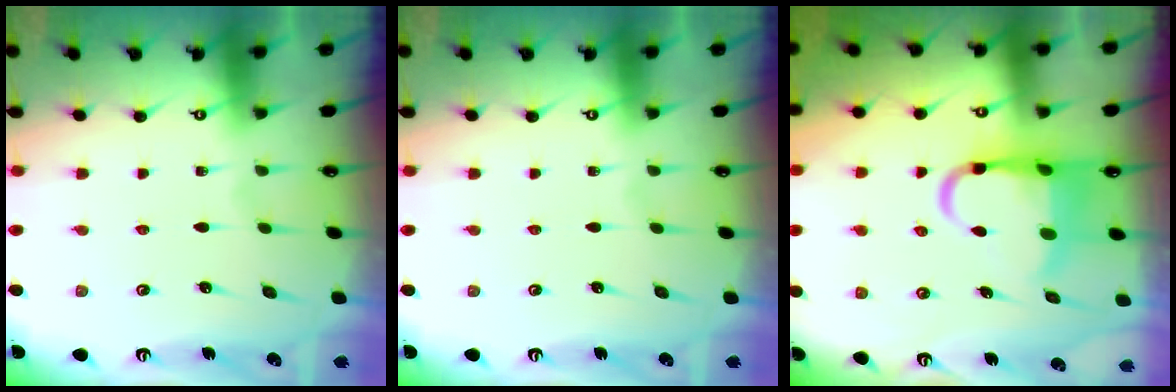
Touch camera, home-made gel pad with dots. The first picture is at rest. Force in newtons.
{"total": 0.0}
{"total": 9.4, "press": 9.2, "slide": 2.0}